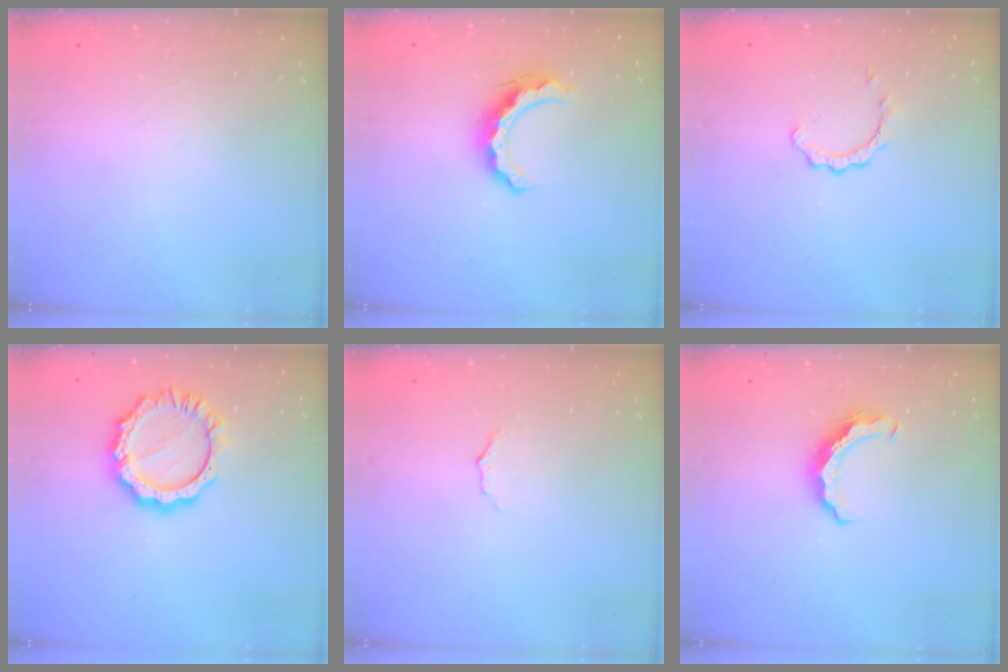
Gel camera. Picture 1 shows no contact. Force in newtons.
{"total": 10.3, "press": 10.3, "slide": 0.3}
{"total": 2.1, "press": 2.1, "slide": 0.2}
{"total": 11.7, "press": 11.7, "slide": 1.0}
{"total": 3.9, "press": 3.9, "slide": 0.4}
{"total": 8.7, "press": 8.7, "slide": 0.4}